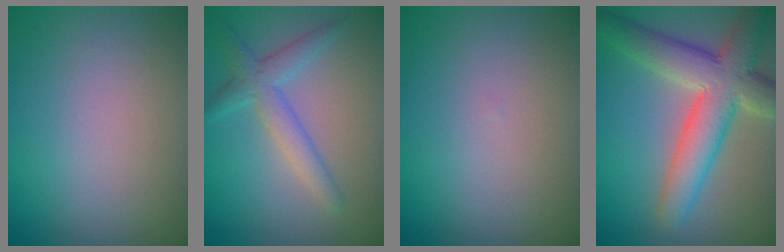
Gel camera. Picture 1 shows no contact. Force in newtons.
{"total": 2.9, "press": 2.9, "slide": 0.1}
{"total": 0.0}
{"total": 7.9, "press": 7.8, "slide": 0.7}